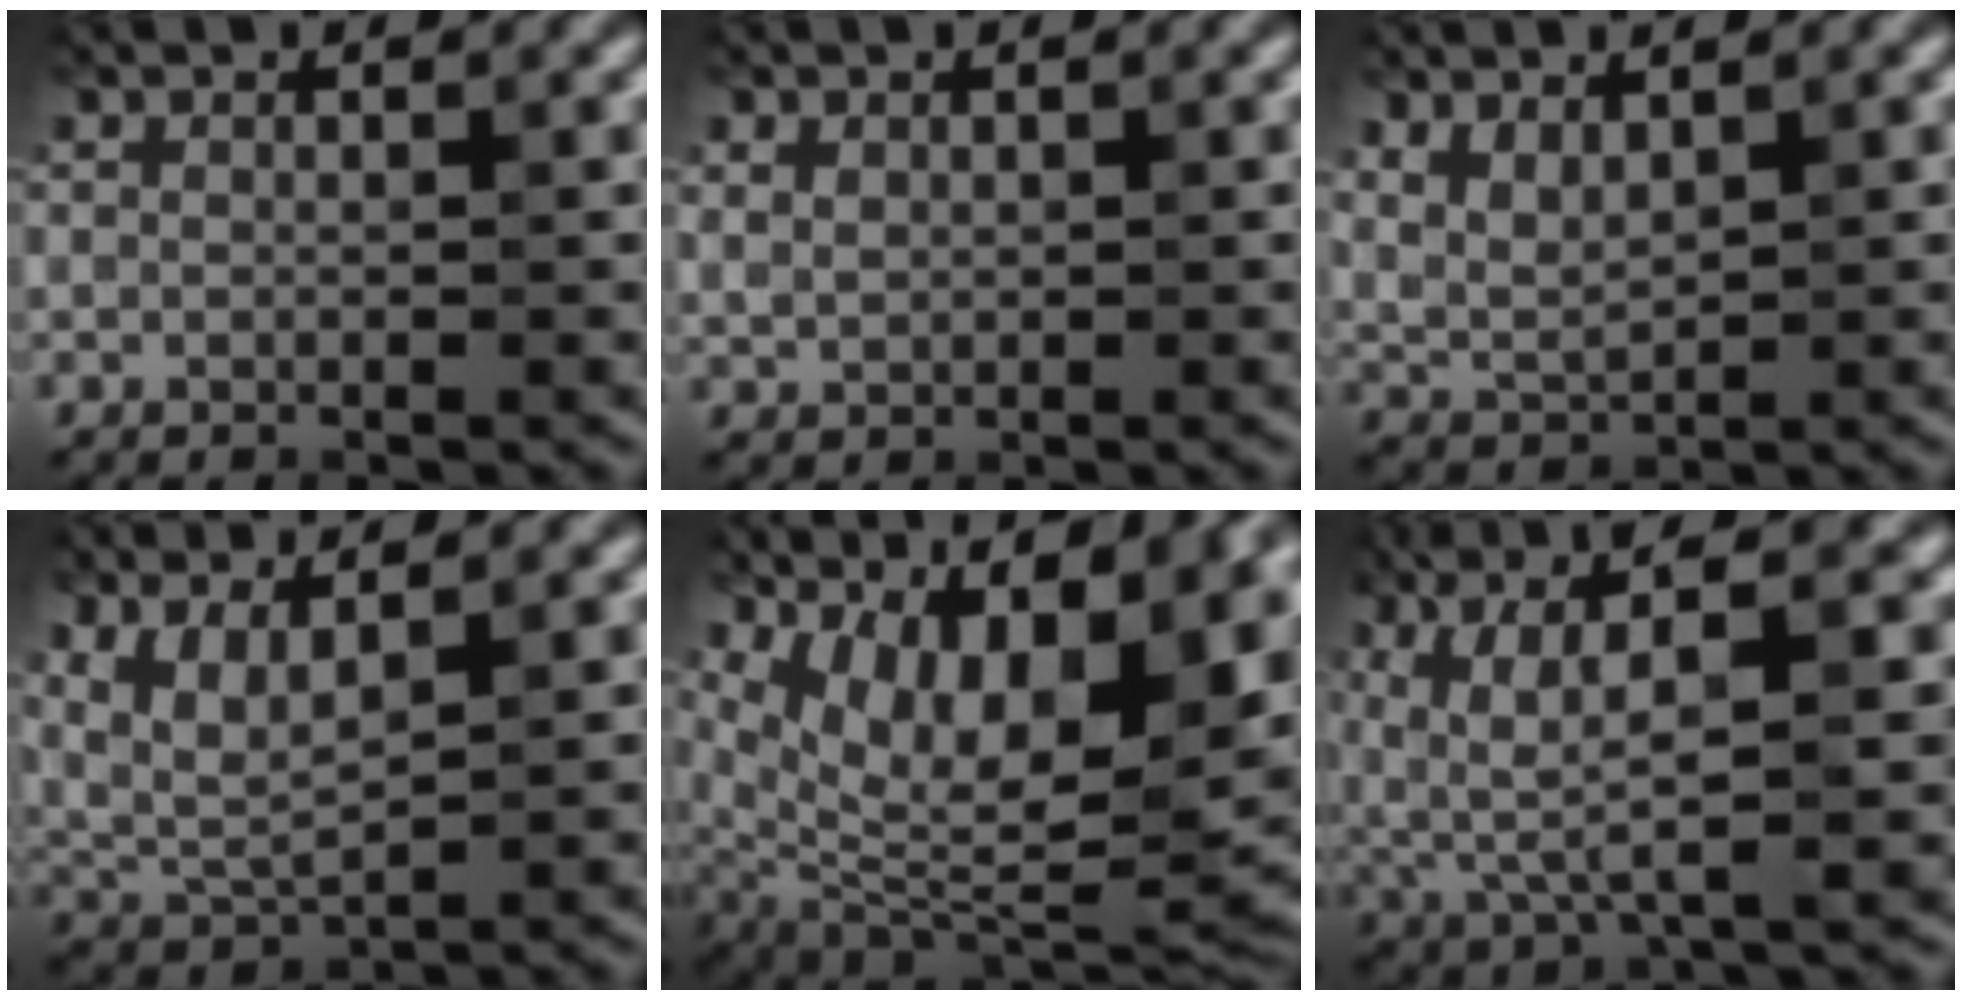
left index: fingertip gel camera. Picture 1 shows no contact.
{"total": 0.9, "force": [0.4, 0.7, 0.4], "torque": [-0.018, -0.004, 0.014]}
{"total": 2.1, "force": [1.2, 1.0, 1.5], "torque": [-0.044, -0.007, 0.029]}
{"total": 4.5, "force": [2.4, 1.6, 3.5], "torque": [-0.087, 0.001, 0.057]}
{"total": 15.8, "force": [6.8, 7.0, 12.4], "torque": [-0.181, 0.033, 0.129]}
{"total": 8.5, "force": [2.5, 2.9, 7.6], "torque": [-0.159, 0.004, 0.047]}